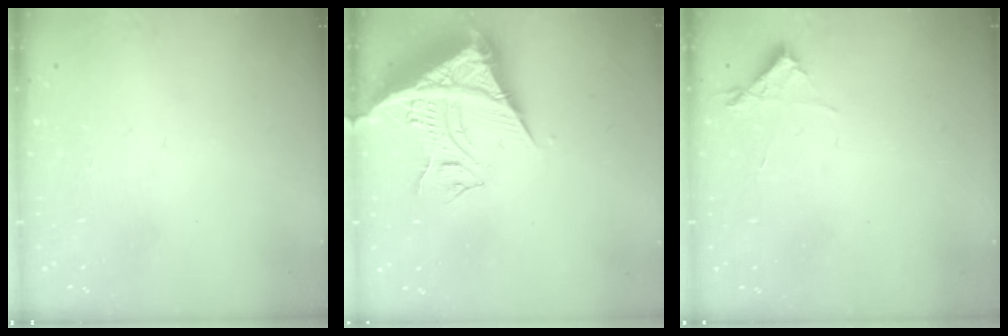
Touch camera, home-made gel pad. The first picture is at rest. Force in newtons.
{"total": 14.7, "press": 14.6, "slide": 1.5}
{"total": 4.4, "press": 4.4, "slide": 0.4}